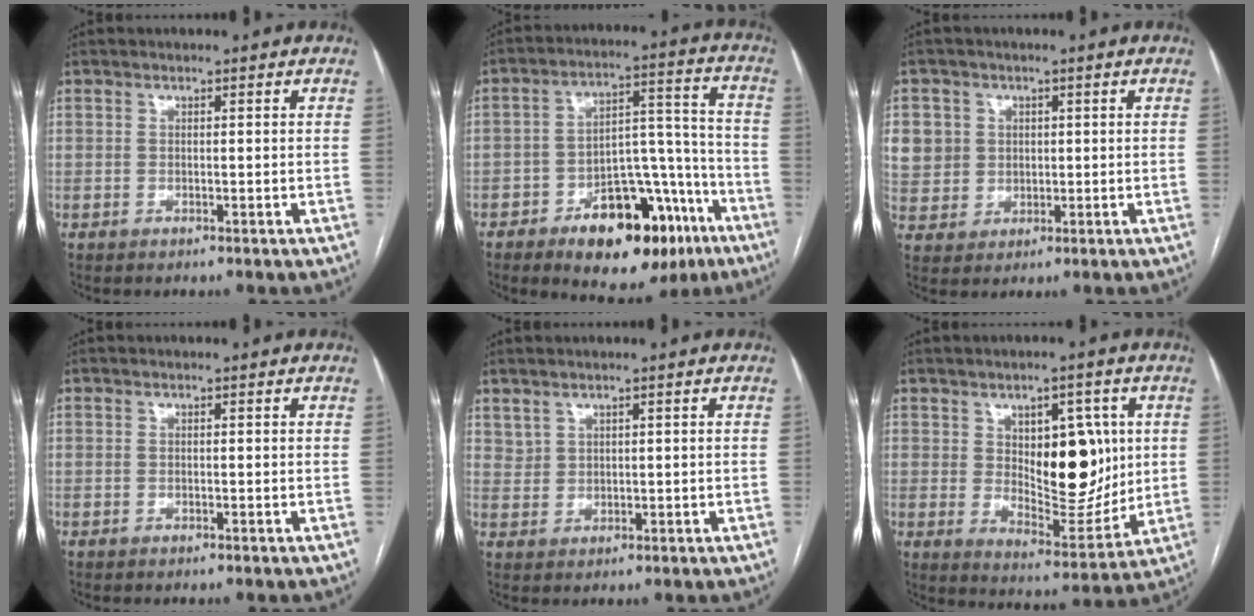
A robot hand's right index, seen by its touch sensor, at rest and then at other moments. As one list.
[{"total": 18.3, "force": [-10.5, 8.3, 12.5], "torque": [-0.157, 0.039, -0.148]}, {"total": 8.5, "force": [2.3, 8.0, 1.7], "torque": [-0.050, 0.022, 0.060]}, {"total": 0.0}, {"total": 2.0, "force": [1.7, 1.1, 0.4], "torque": [-0.007, 0.004, 0.037]}, {"total": 12.5, "force": [2.4, 5.9, 10.8], "torque": [-0.154, 0.002, 0.050]}]